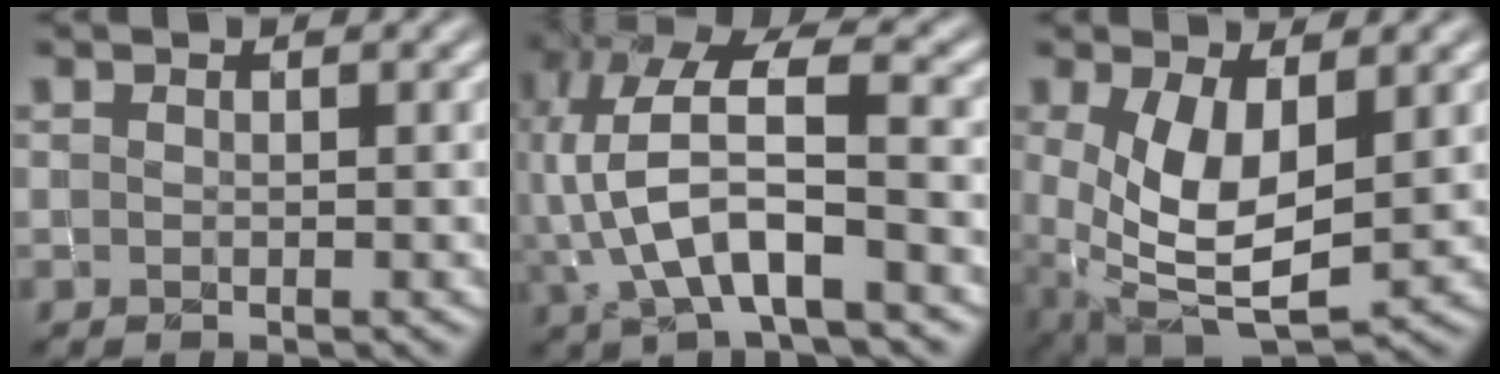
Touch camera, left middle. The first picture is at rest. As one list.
[{"total": 9.6, "force": [-1.2, 3.9, 8.7], "torque": [-0.181, 0.019, -0.030]}, {"total": 7.1, "force": [0.6, 3.5, 6.2], "torque": [-0.133, -0.006, 0.017]}]